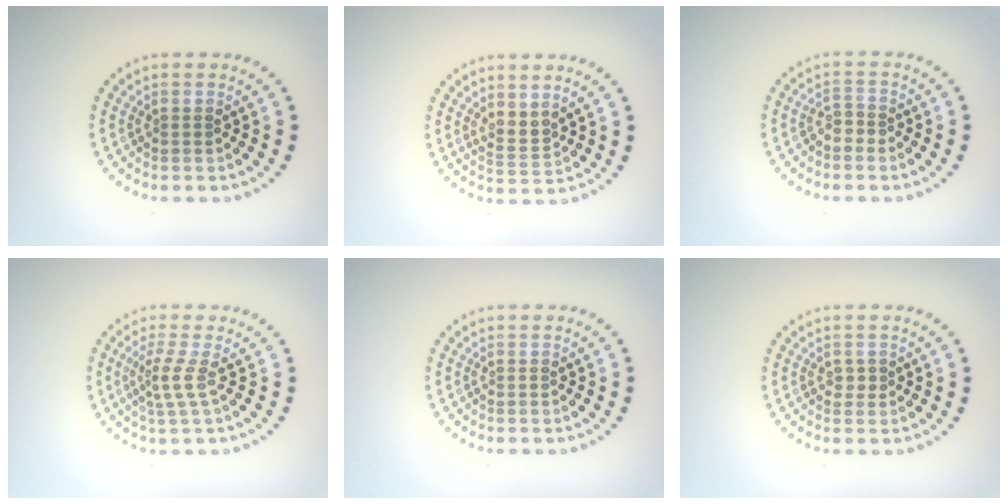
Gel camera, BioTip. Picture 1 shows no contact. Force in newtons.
{"total": 2.0, "press": 1.5, "slide": 1.4}
{"total": 1.5, "press": 1.2, "slide": 0.8}
{"total": 2.2, "press": 1.4, "slide": 1.7}
{"total": 0.0}
{"total": 0.9, "press": 0.9, "slide": 0.2}